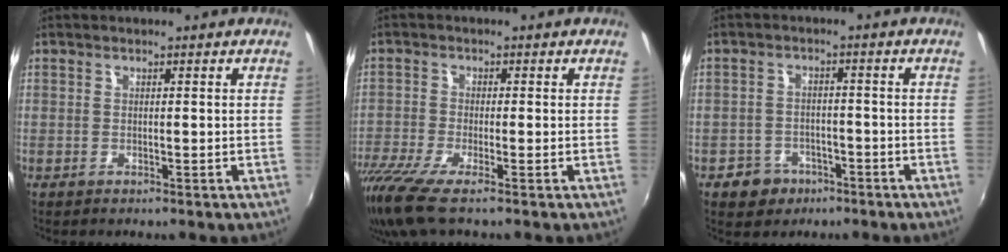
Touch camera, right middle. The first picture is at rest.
{"total": 9.0, "force": [-6.5, 0.8, 6.2], "torque": [-0.152, -0.041, -0.122]}
{"total": 6.0, "force": [-3.6, 4.5, 1.5], "torque": [-0.056, 0.011, -0.049]}